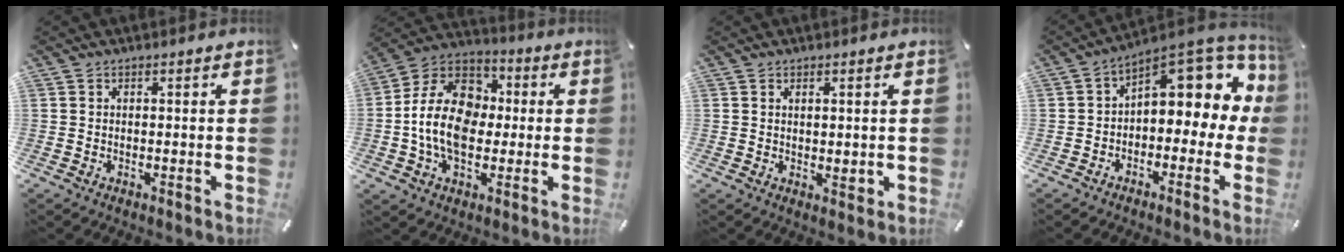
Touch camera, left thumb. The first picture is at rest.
{"total": 16.4, "force": [-2.1, 12.5, 10.4], "torque": [-0.222, 0.023, -0.039]}
{"total": 1.7, "force": [0.4, 1.0, 1.3], "torque": [-0.019, -0.002, 0.005]}
{"total": 12.0, "force": [5.2, 6.7, 8.5], "torque": [-0.107, -0.046, 0.088]}